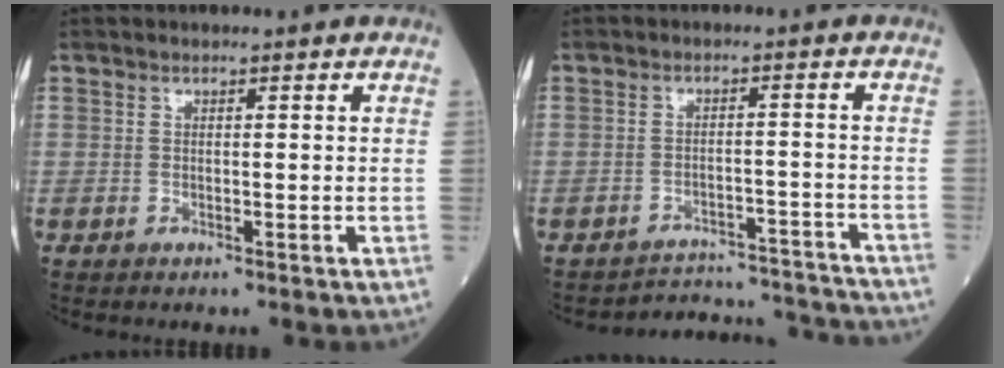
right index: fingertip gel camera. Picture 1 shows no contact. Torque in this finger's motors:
{"motor_torque": [-0.08, 0.06, -0.14, -0.04]}